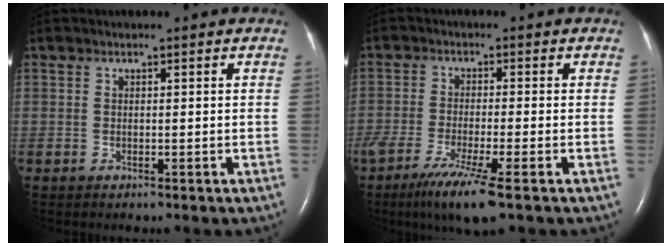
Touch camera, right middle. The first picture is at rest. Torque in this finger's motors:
{"motor_torque": [1.16, -0.98, 0.24, 0.16]}